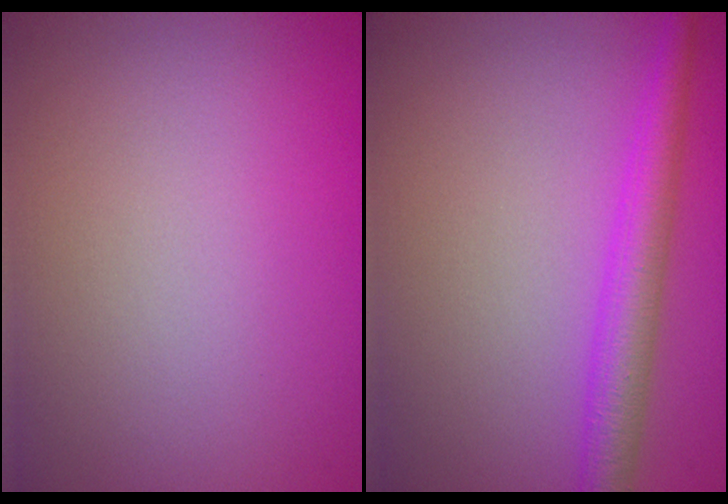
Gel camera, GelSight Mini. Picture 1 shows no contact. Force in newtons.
{"total": 3.9, "press": 3.9, "slide": 0.1}